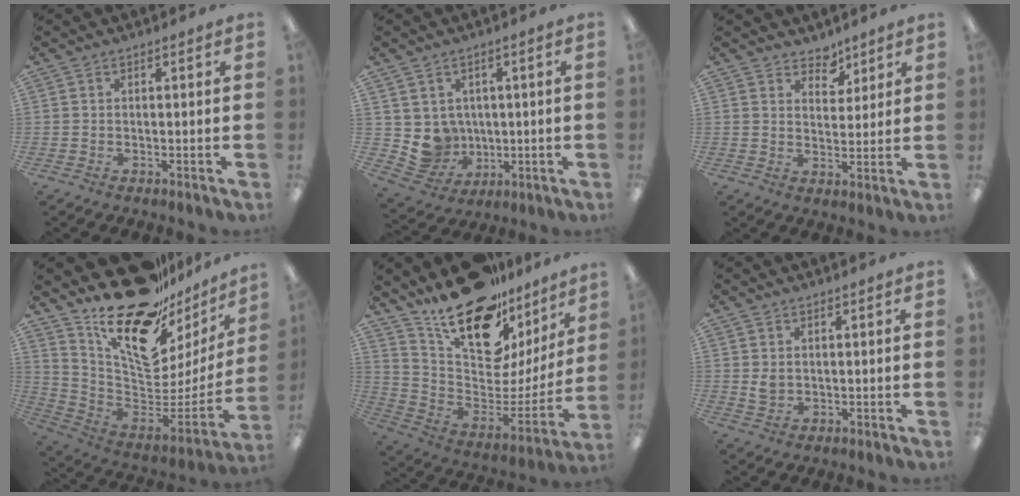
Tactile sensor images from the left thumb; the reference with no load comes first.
{"total": 7.1, "force": [2.0, 6.8, 0.7], "torque": [-0.038, -0.019, 0.048]}
{"total": 5.1, "force": [4.3, 2.8, 0.6], "torque": [0.004, -0.030, 0.074]}
{"total": 23.3, "force": [17.5, 9.3, 12.4], "torque": [-0.190, -0.131, 0.308]}
{"total": 22.2, "force": [16.2, 10.1, 11.3], "torque": [-0.178, -0.119, 0.283]}
{"total": 2.5, "force": [1.2, 1.9, 1.2], "torque": [-0.018, -0.001, 0.019]}